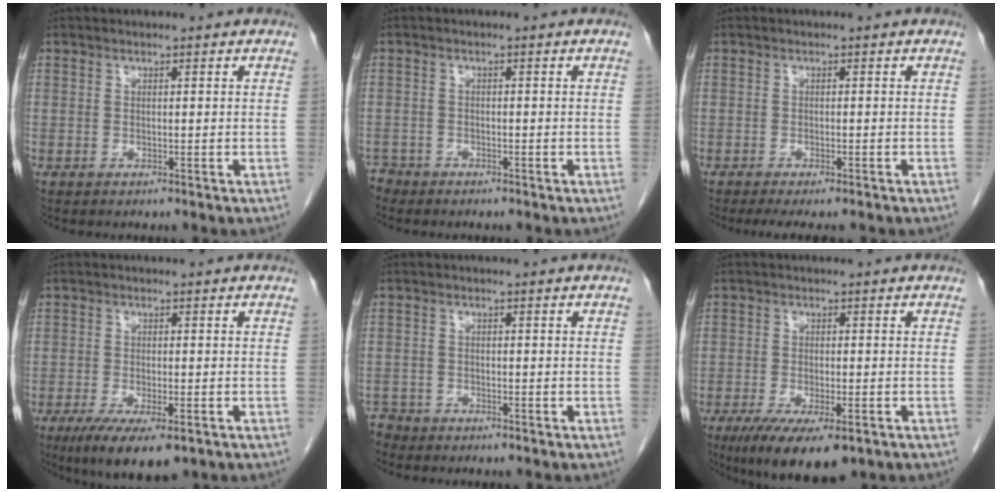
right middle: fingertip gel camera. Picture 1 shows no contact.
{"total": 1.9, "force": [-1.8, 0.7, -0.2], "torque": [0.005, -0.002, -0.034]}
{"total": 5.9, "force": [-4.9, 1.2, 3.1], "torque": [-0.037, -0.010, -0.070]}
{"total": 8.8, "force": [-5.4, 2.5, 6.4], "torque": [-0.102, -0.020, -0.082]}
{"total": 2.4, "force": [-2.2, 0.7, -0.4], "torque": [0.008, -0.003, -0.042]}
{"total": 10.3, "force": [-6.5, 3.1, 7.4], "torque": [-0.117, -0.021, -0.099]}